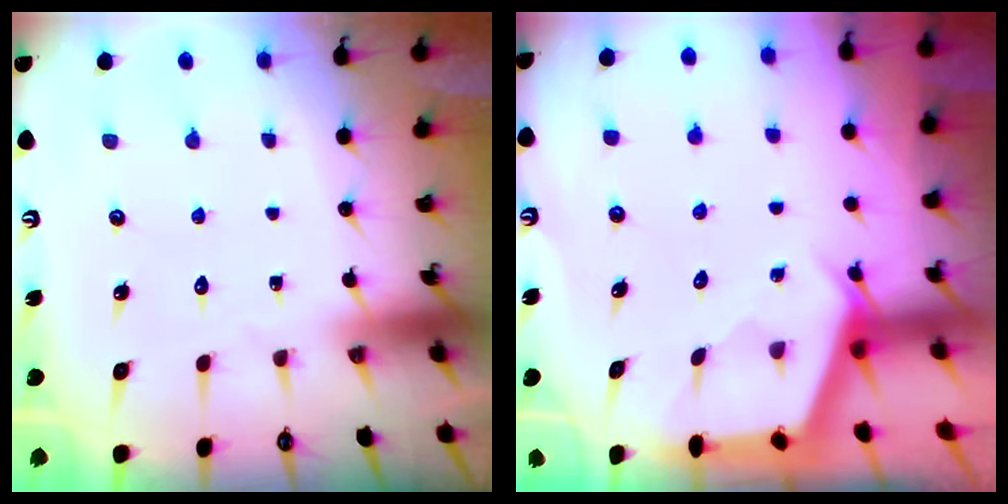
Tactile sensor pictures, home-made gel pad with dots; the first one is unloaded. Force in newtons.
{"total": 2.5, "press": 2.5, "slide": 0.3}